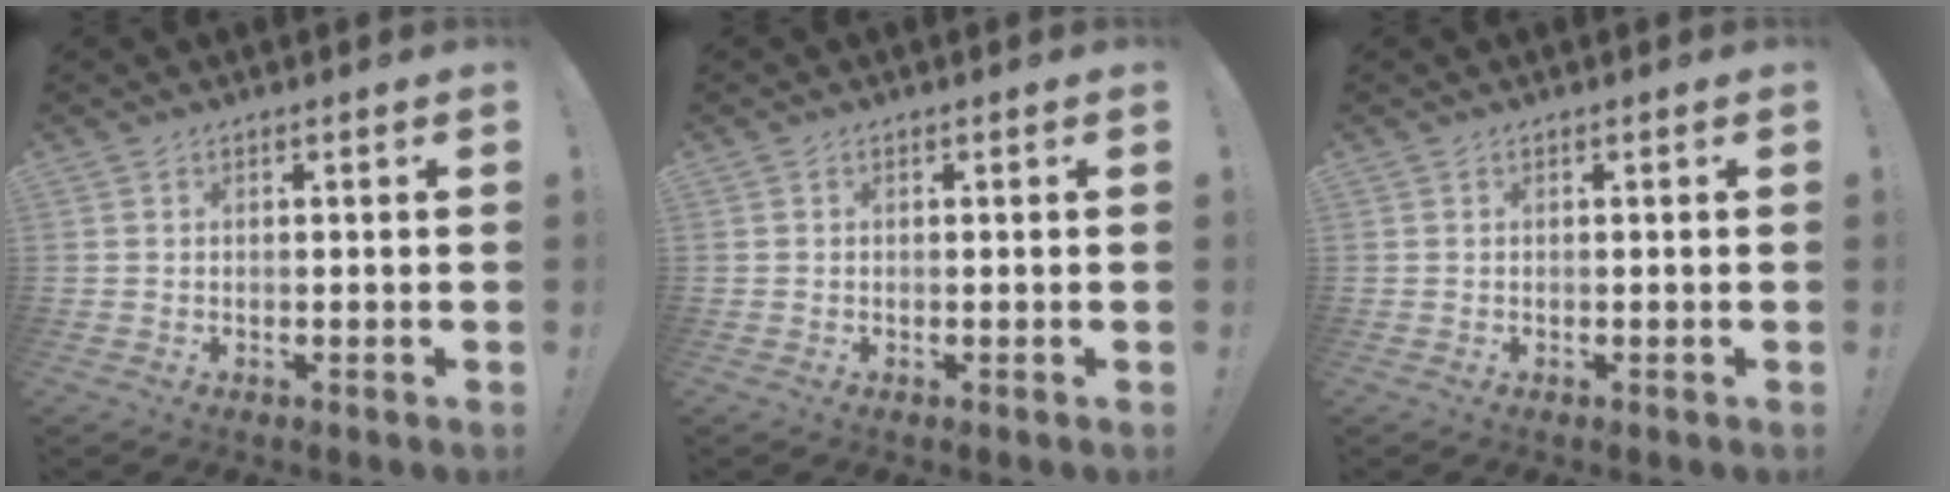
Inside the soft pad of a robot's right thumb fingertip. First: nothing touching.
{"total": 0.0}
{"total": 0.0}